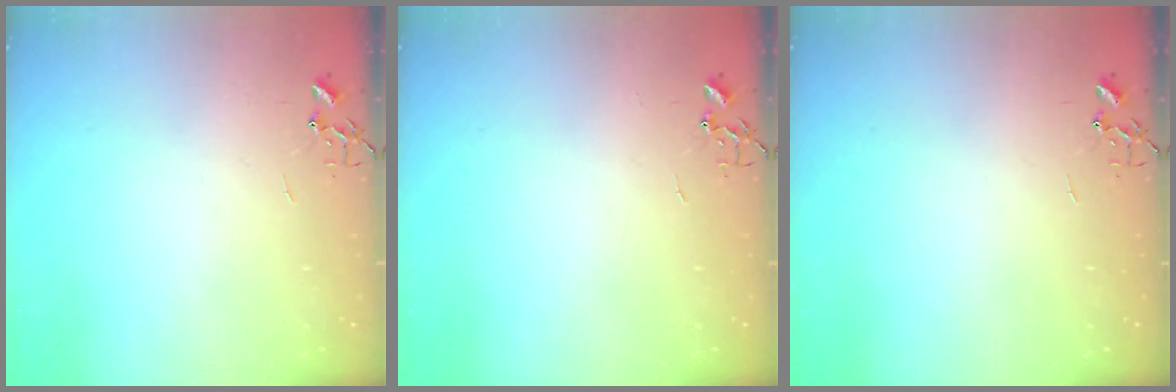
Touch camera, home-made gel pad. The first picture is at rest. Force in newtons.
{"total": 0.0}
{"total": 0.0}